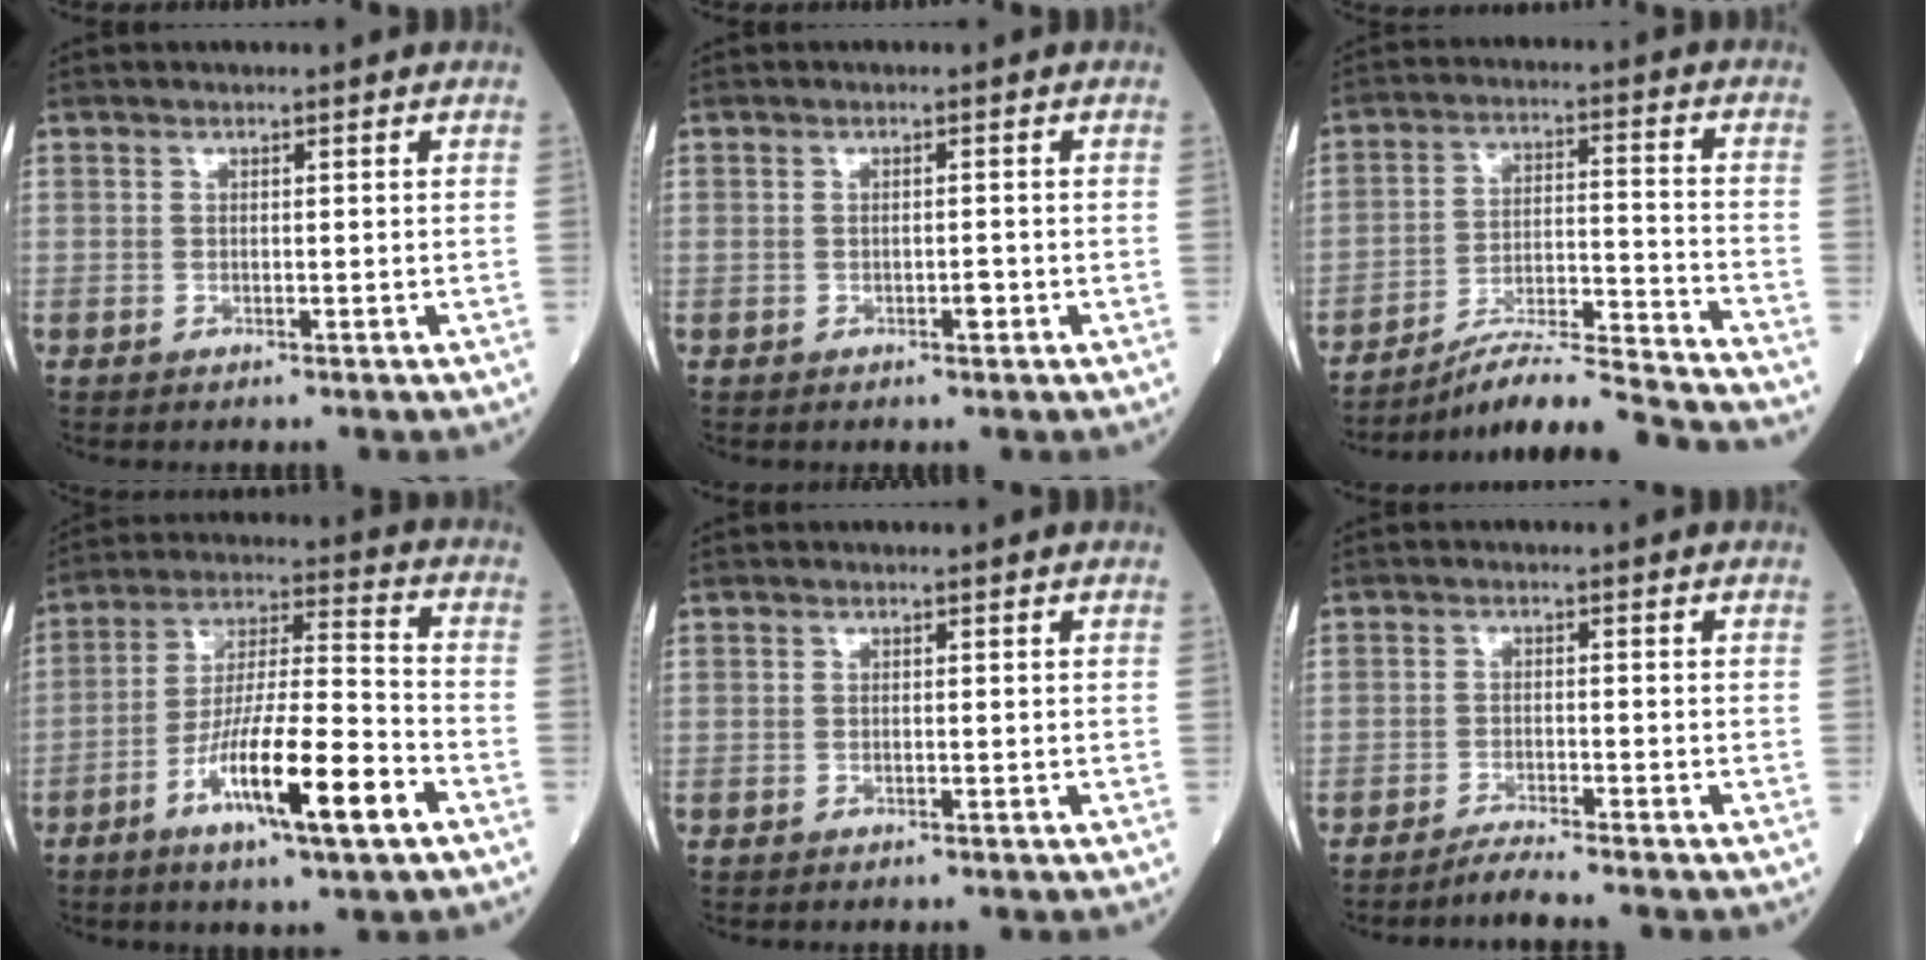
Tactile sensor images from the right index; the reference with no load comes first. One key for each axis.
{"total": 1.2, "fx": -0.5, "fy": 0.4, "fz": 1.1, "tx": -0.020, "ty": 0.000, "tz": -0.006}
{"total": 15.6, "fx": -14.7, "fy": -1.8, "fz": 4.8, "tx": -0.071, "ty": 0.007, "tz": -0.236}
{"total": 15.3, "fx": -7.1, "fy": 1.4, "fz": 13.5, "tx": -0.245, "ty": -0.012, "tz": -0.124}
{"total": 0.0}
{"total": 3.1, "fx": -2.9, "fy": -1.0, "fz": 0.8, "tx": -0.020, "ty": -0.011, "tz": -0.052}